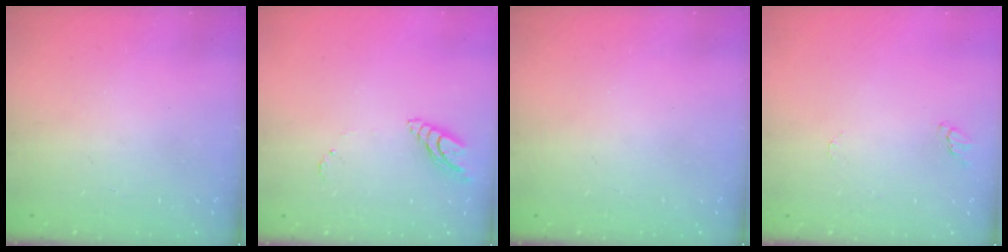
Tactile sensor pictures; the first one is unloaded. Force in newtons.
{"total": 8.0, "press": 7.9, "slide": 1.0}
{"total": 0.0}
{"total": 2.9, "press": 2.9, "slide": 0.2}